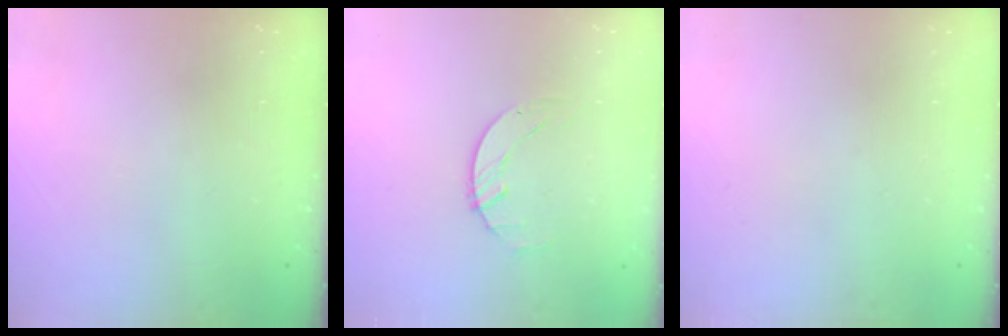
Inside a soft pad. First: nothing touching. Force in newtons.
{"total": 0.6, "press": 0.6, "slide": 0.1}
{"total": 0.0}